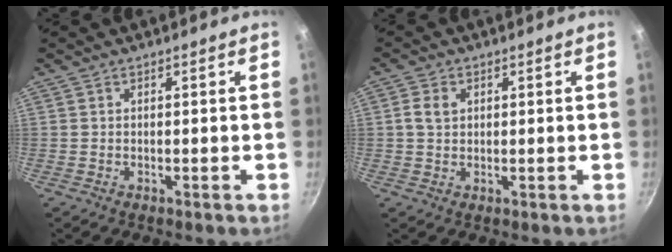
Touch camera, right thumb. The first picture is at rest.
{"total": 3.3, "force": [0.8, 2.5, 2.0], "torque": [-0.037, 0.003, 0.015]}